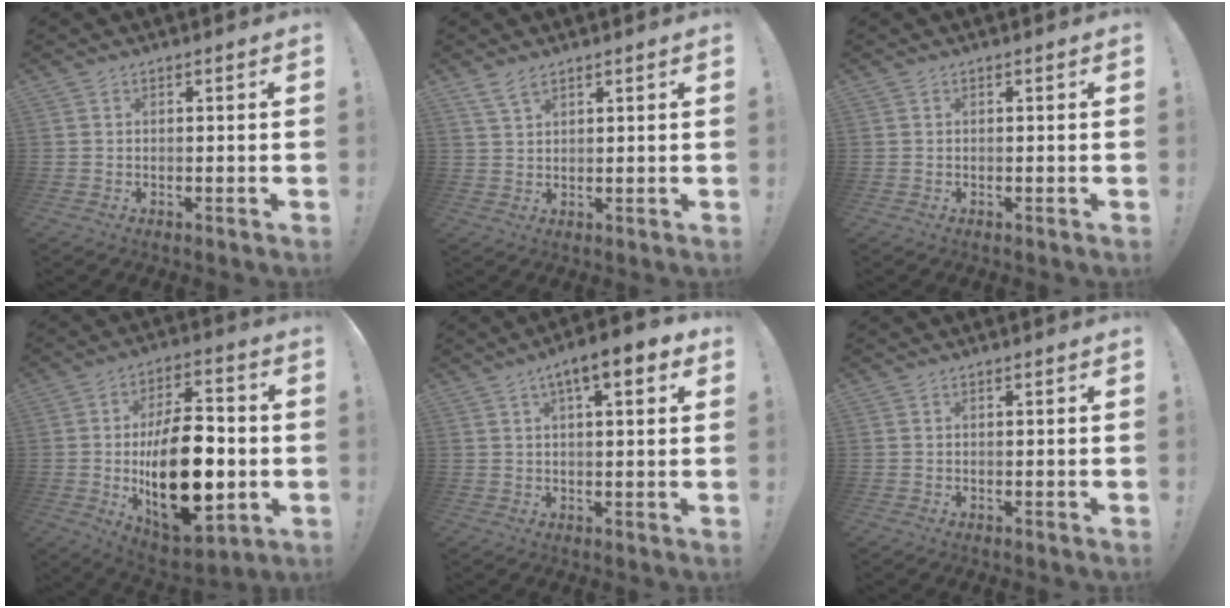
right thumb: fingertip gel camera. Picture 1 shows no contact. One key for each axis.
{"total": 4.4, "fx": 3.4, "fy": 1.8, "fz": 2.2, "tx": -0.031, "ty": -0.015, "tz": 0.063}
{"total": 0.0}
{"total": 25.3, "fx": -3.2, "fy": 13.9, "fz": 21.0, "tx": -0.363, "ty": 0.007, "tz": -0.039}
{"total": 7.8, "fx": 3.5, "fy": 2.3, "fz": 6.6, "tx": -0.088, "ty": -0.016, "tz": 0.055}
{"total": 0.0}